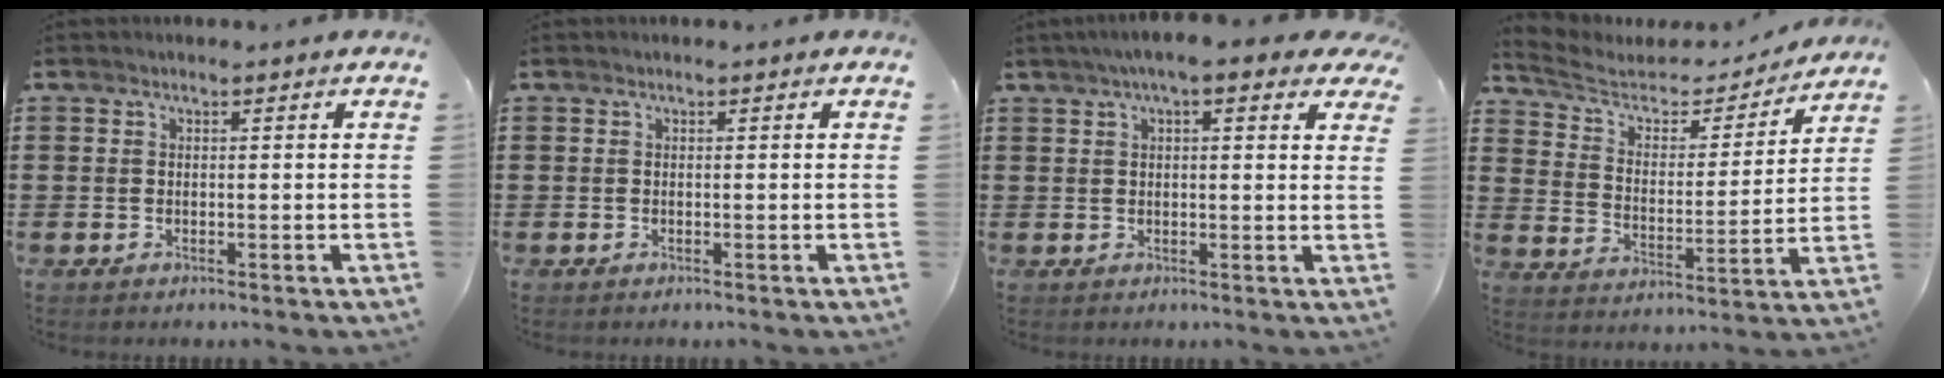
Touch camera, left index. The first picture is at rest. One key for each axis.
{"total": 0.0}
{"total": 5.0, "fx": 3.3, "fy": 0.7, "fz": 3.6, "tx": -0.079, "ty": 0.007, "tz": 0.057}
{"total": 5.2, "fx": 4.3, "fy": 2.3, "fz": 1.8, "tx": -0.063, "ty": -0.026, "tz": 0.067}